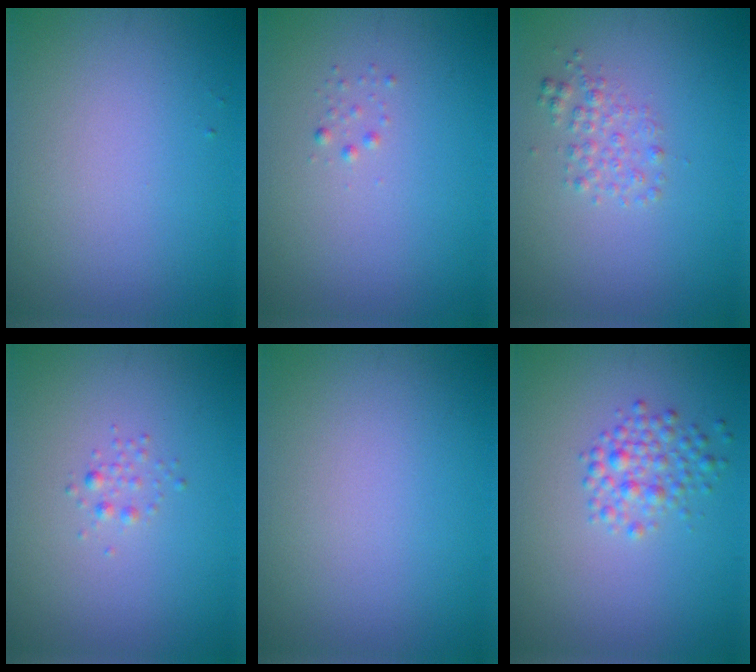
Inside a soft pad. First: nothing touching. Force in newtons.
{"total": 0.6, "press": 0.6, "slide": 0.0}
{"total": 1.6, "press": 1.6, "slide": 0.0}
{"total": 0.8, "press": 0.8, "slide": 0.0}
{"total": 0.0}
{"total": 2.4, "press": 2.4, "slide": 0.1}